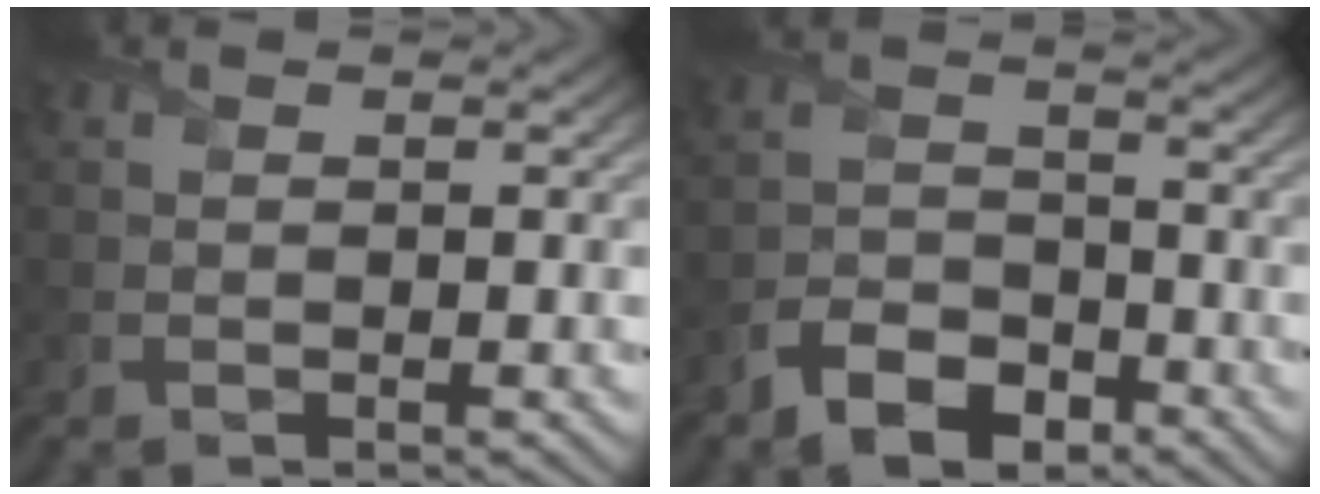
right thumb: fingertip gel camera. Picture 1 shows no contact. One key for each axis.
{"total": 6.4, "fx": -4.4, "fy": 3.4, "fz": 3.2, "tx": -0.063, "ty": -0.004, "tz": -0.096}